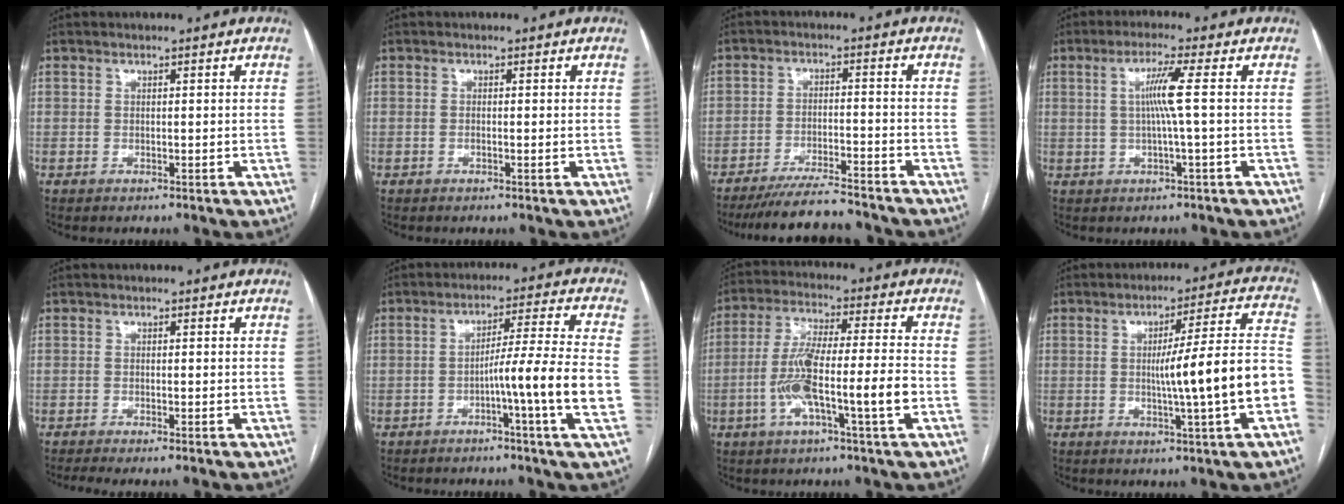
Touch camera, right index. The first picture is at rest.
{"total": 0.5, "force": [-0.1, 0.0, 0.5], "torque": [-0.010, 0.000, -0.001]}
{"total": 10.4, "force": [-9.7, 0.7, 3.6], "torque": [-0.052, -0.005, -0.157]}
{"total": 5.0, "force": [0.4, -1.2, 4.8], "torque": [-0.094, 0.004, 0.010]}
{"total": 2.0, "force": [-1.5, 0.0, 1.4], "torque": [-0.026, -0.004, -0.029]}
{"total": 10.4, "force": [-2.9, -1.9, 9.8], "torque": [-0.154, 0.001, -0.050]}
{"total": 12.0, "force": [-3.3, 0.5, 11.5], "torque": [-0.220, 0.007, -0.064]}
{"total": 13.9, "force": [-2.4, -0.7, 13.7], "torque": [-0.193, 0.014, -0.038]}